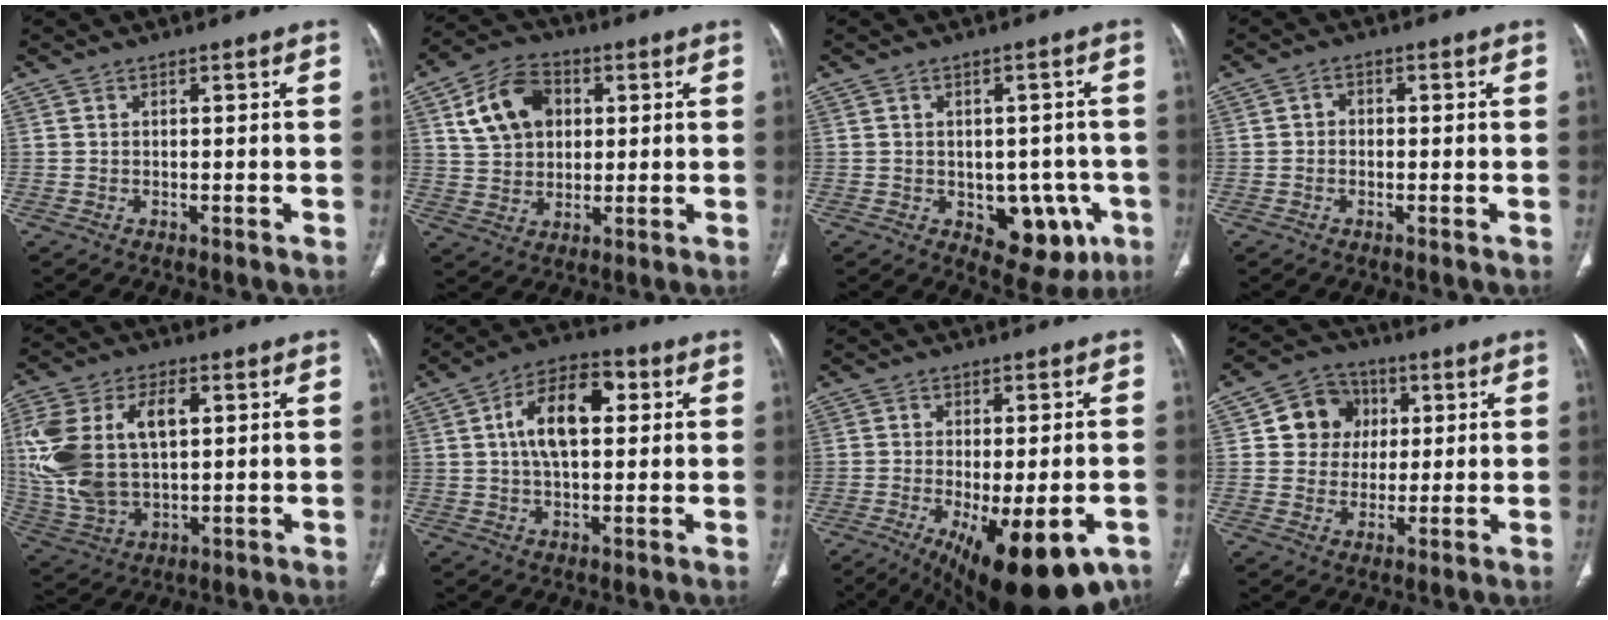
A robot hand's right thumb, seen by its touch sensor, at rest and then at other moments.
{"total": 12.1, "force": [3.6, 8.8, 7.5], "torque": [-0.113, 0.007, 0.062]}
{"total": 10.7, "force": [-3.2, 6.9, 7.6], "torque": [-0.047, 0.010, -0.026]}
{"total": 1.7, "force": [-0.3, 1.4, 0.8], "torque": [-0.003, 0.008, -0.011]}
{"total": 19.5, "force": [3.3, 11.3, 15.6], "torque": [-0.335, 0.004, 0.068]}
{"total": 12.4, "force": [2.5, 6.5, 10.2], "torque": [-0.169, 0.019, 0.035]}
{"total": 18.7, "force": [-9.3, 7.1, 14.6], "torque": [-0.178, -0.008, -0.122]}
{"total": 9.6, "force": [2.2, 8.7, 3.2], "torque": [-0.008, 0.002, 0.031]}